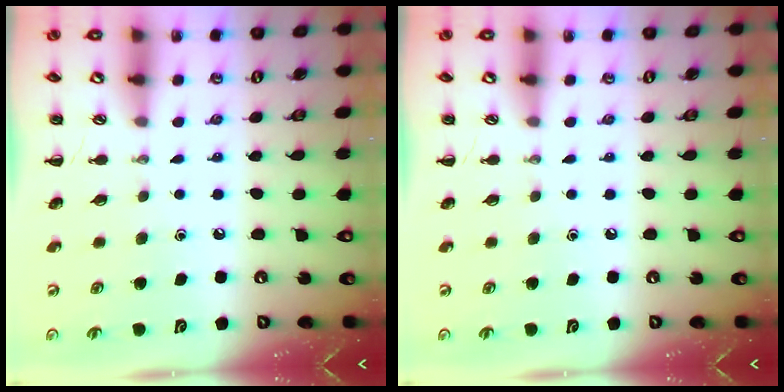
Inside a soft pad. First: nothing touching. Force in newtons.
{"total": 0.0}